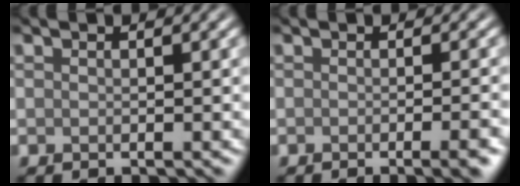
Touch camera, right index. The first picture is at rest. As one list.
[{"total": 3.8, "force": [-1.6, 1.2, 3.2], "torque": [-0.017, 0.003, -0.019]}]